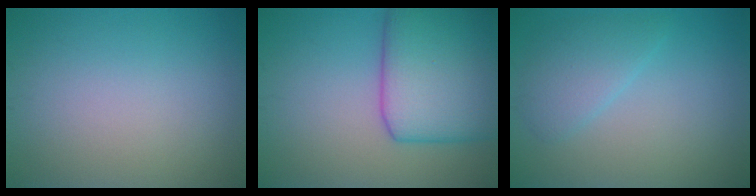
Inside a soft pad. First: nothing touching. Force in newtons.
{"total": 9.7, "press": 9.7, "slide": 0.3}
{"total": 2.7, "press": 2.7, "slide": 0.1}